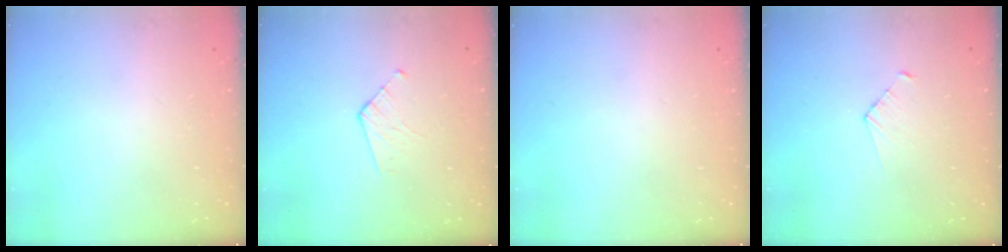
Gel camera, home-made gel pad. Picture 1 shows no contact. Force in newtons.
{"total": 3.4, "press": 3.4, "slide": 0.3}
{"total": 0.0}
{"total": 2.8, "press": 2.8, "slide": 0.2}